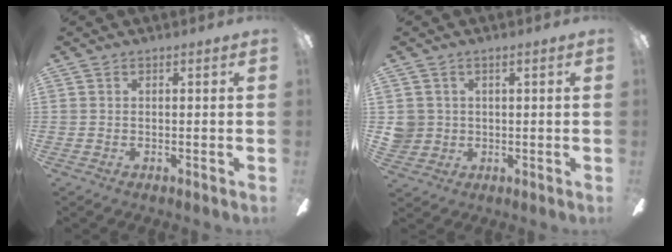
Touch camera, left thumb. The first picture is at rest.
{"total": 4.0, "force": [0.7, 3.9, 0.5], "torque": [-0.020, 0.007, 0.012]}